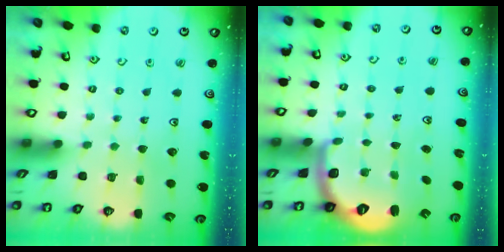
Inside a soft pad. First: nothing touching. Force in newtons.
{"total": 2.5, "press": 2.0, "slide": 1.6}